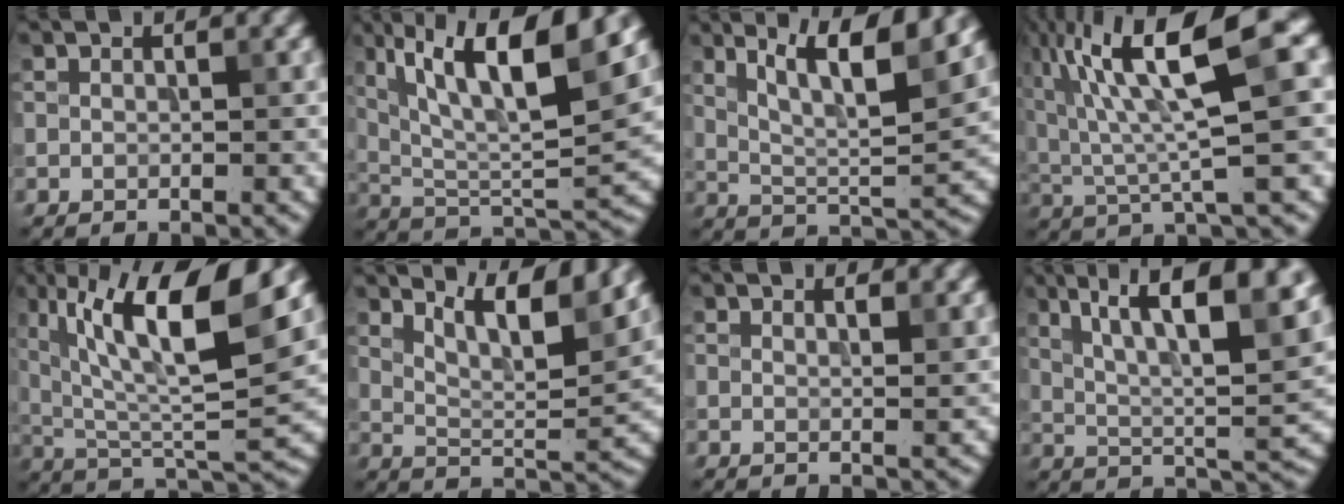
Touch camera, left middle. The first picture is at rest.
{"total": 11.8, "force": [5.7, 3.2, 9.8], "torque": [-0.175, 0.005, 0.105]}
{"total": 9.3, "force": [4.9, 2.1, 7.7], "torque": [-0.130, 0.002, 0.086]}
{"total": 12.2, "force": [4.5, 2.3, 11.1], "torque": [-0.189, 0.021, 0.083]}
{"total": 12.8, "force": [5.9, 3.5, 10.8], "torque": [-0.181, 0.006, 0.109]}
{"total": 8.3, "force": [5.6, 2.0, 5.9], "torque": [-0.091, 0.003, 0.092]}
{"total": 2.1, "force": [1.4, 0.7, 1.4], "torque": [-0.008, 0.001, 0.017]}
{"total": 12.8, "force": [5.7, 4.1, 10.8], "torque": [-0.167, 0.005, 0.093]}